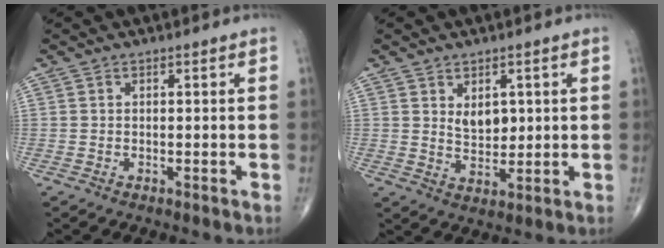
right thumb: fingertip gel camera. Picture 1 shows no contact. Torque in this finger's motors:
{"motor_torque": [0.32, 1.06, 0.08, 0.19, 0.12]}